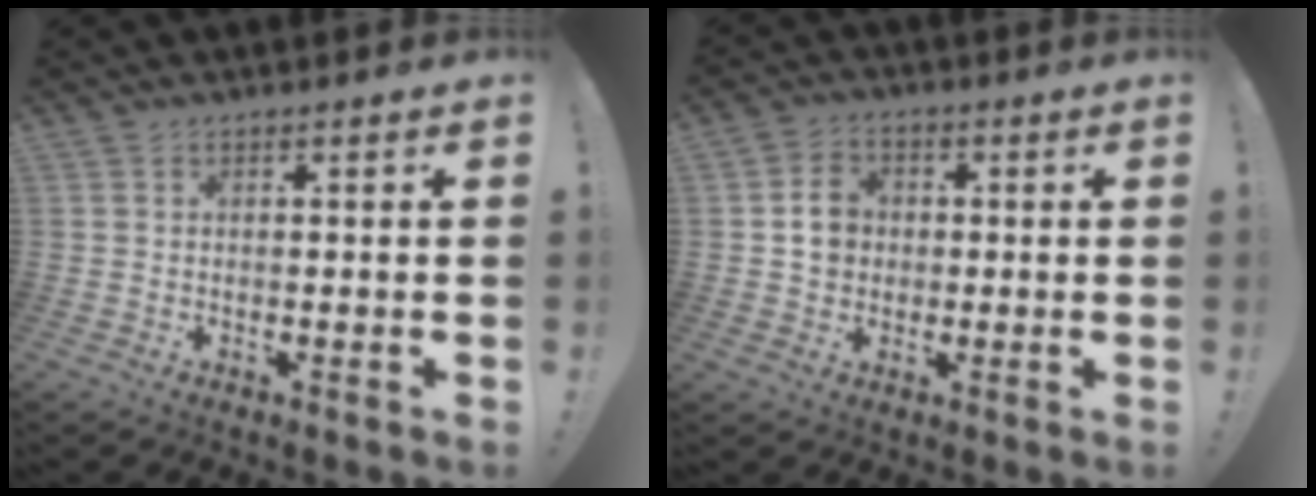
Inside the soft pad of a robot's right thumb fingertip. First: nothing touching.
{"total": 7.3, "force": [0.5, 6.6, 3.2], "torque": [-0.038, 0.009, 0.013]}